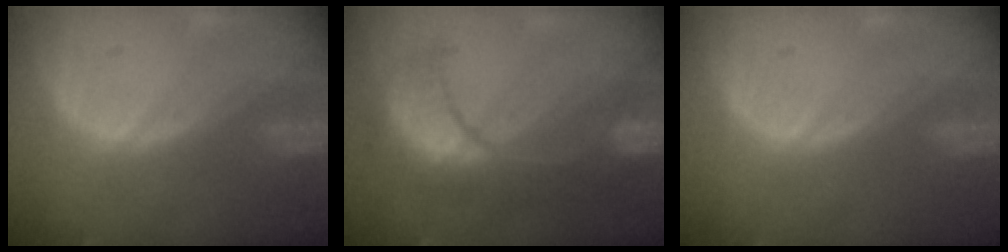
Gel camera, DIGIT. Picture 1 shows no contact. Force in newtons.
{"total": 9.4, "press": 9.4, "slide": 0.7}
{"total": 0.0}